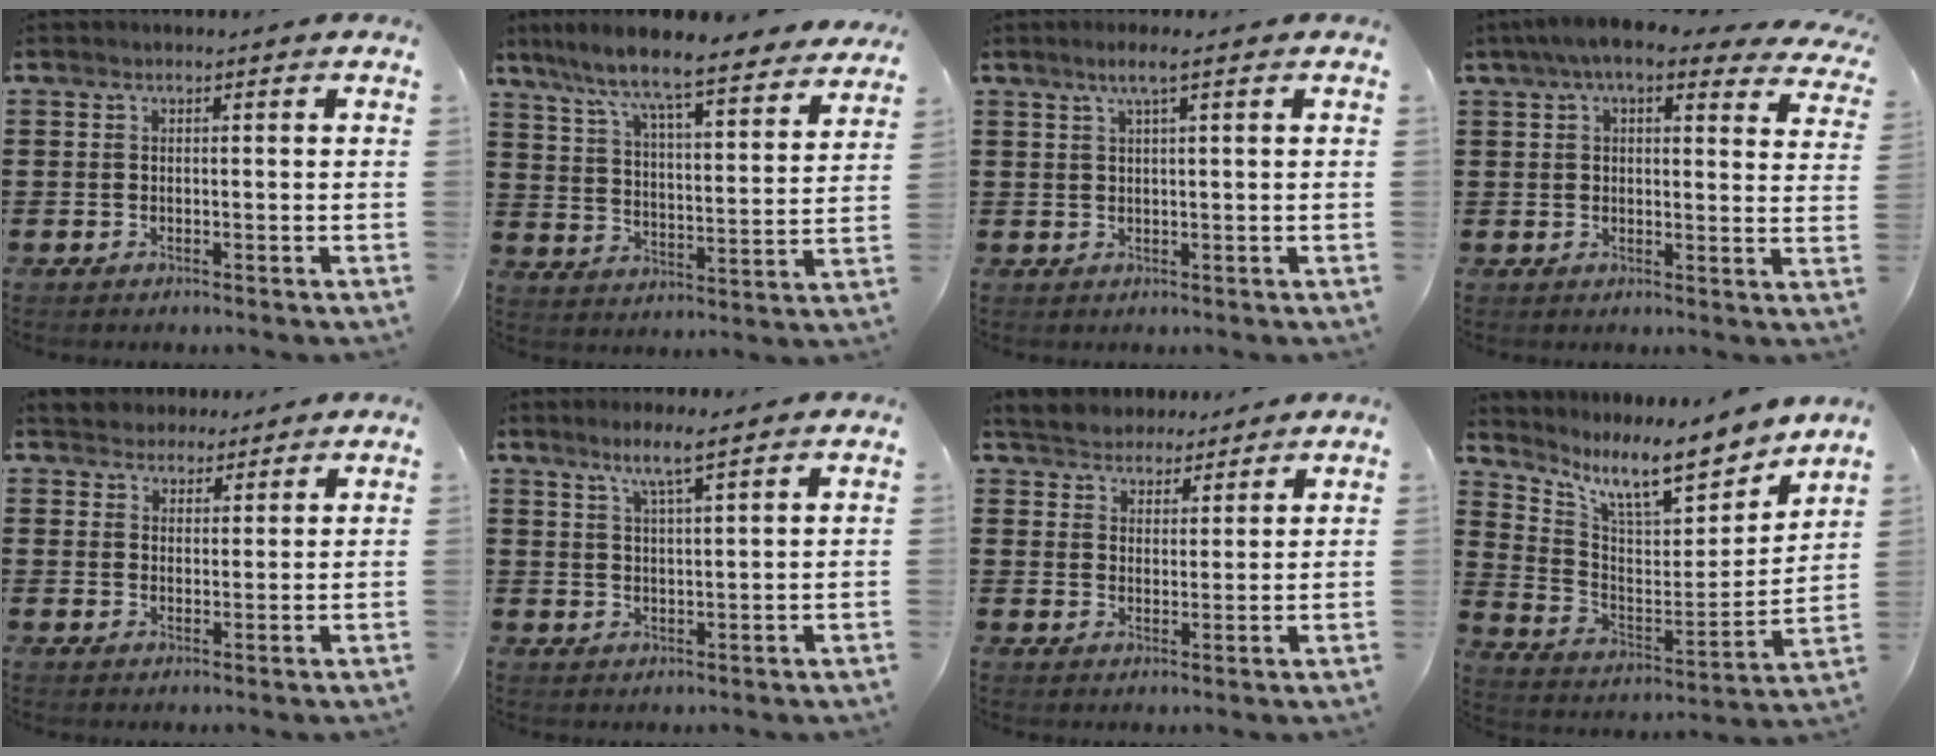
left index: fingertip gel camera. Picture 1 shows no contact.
{"total": 7.4, "force": [6.8, -0.1, 3.1], "torque": [-0.090, -0.052, 0.109]}
{"total": 2.5, "force": [1.2, 0.0, 2.2], "torque": [-0.045, 0.001, 0.021]}
{"total": 6.9, "force": [5.1, 1.4, 4.4], "torque": [-0.093, -0.009, 0.090]}
{"total": 3.1, "force": [2.7, 1.4, -0.4], "torque": [-0.004, 0.003, 0.053]}
{"total": 4.3, "force": [3.2, 0.0, 3.0], "torque": [-0.067, -0.001, 0.054]}
{"total": 3.9, "force": [3.7, 1.3, -0.4], "torque": [-0.011, -0.012, 0.068]}
{"total": 10.8, "force": [8.5, 2.3, 6.2], "torque": [-0.132, -0.063, 0.139]}